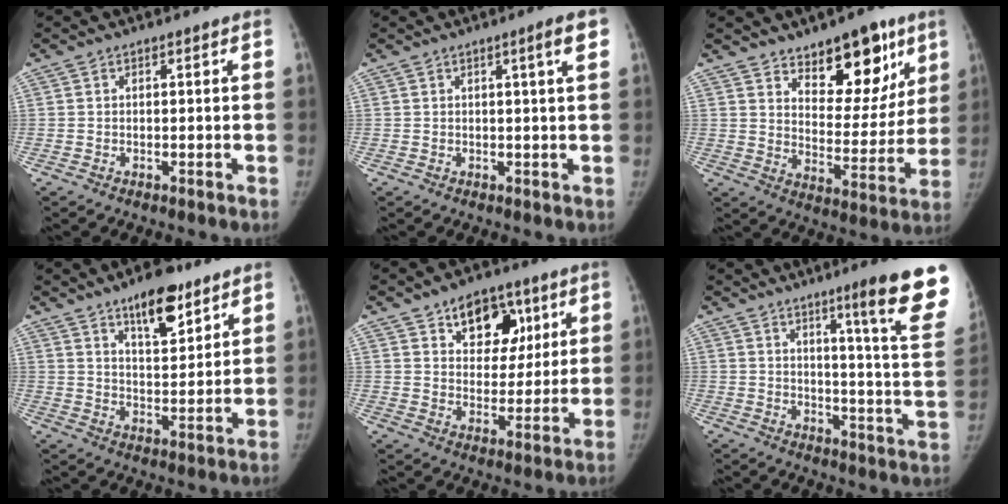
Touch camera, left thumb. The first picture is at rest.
{"total": 3.3, "force": [1.4, -0.2, 2.9], "torque": [-0.043, -0.005, 0.021]}
{"total": 15.2, "force": [9.6, 7.7, 9.0], "torque": [-0.054, -0.069, 0.149]}
{"total": 11.0, "force": [7.2, 4.3, 7.0], "torque": [-0.079, -0.050, 0.116]}
{"total": 12.0, "force": [6.1, 8.1, 6.4], "torque": [-0.041, -0.030, 0.092]}
{"total": 18.2, "force": [11.4, 0.8, 14.2], "torque": [-0.160, -0.076, 0.146]}